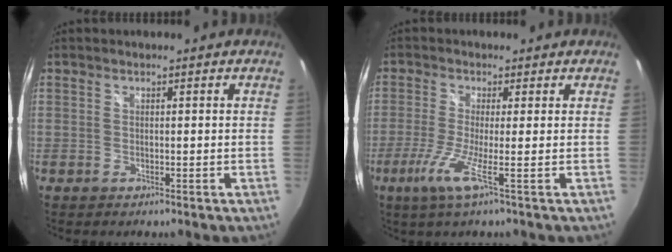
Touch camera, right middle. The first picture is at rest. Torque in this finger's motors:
{"motor_torque": [1.12, -1.02, 0.43, 0.14]}